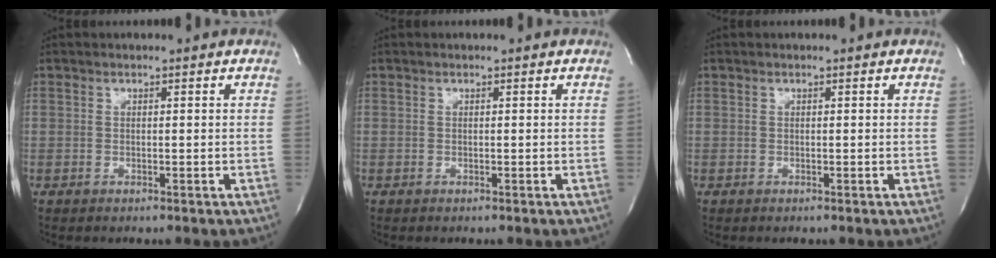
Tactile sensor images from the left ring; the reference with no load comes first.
{"total": 0.0}
{"total": 0.0}